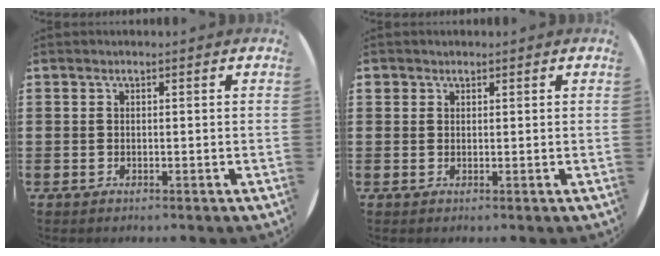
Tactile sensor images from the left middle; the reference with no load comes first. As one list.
[{"total": 0.9, "force": [0.7, 0.6, -0.1], "torque": [0.002, 0.003, 0.014]}]